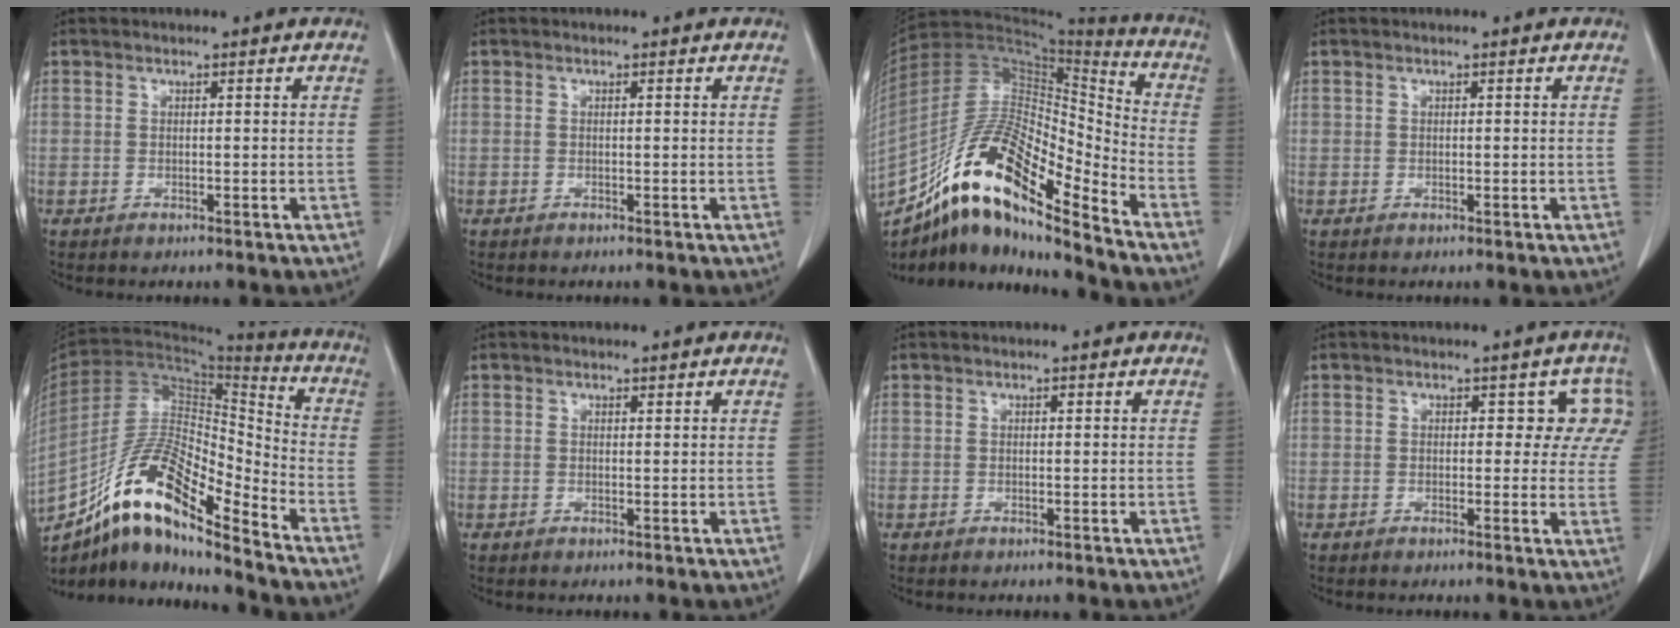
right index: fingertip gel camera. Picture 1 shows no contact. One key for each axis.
{"total": 0.0}
{"total": 20.4, "fx": -13.6, "fy": 4.1, "fz": 14.6, "tx": -0.294, "ty": 0.008, "tz": -0.246}
{"total": 0.0}
{"total": 17.1, "fx": -12.3, "fy": 2.9, "fz": 11.6, "tx": -0.215, "ty": 0.017, "tz": -0.220}
{"total": 0.0}
{"total": 0.0}
{"total": 4.7, "fx": 1.6, "fy": 3.2, "fz": 3.1, "tx": 0.001, "ty": 0.015, "tz": 0.008}